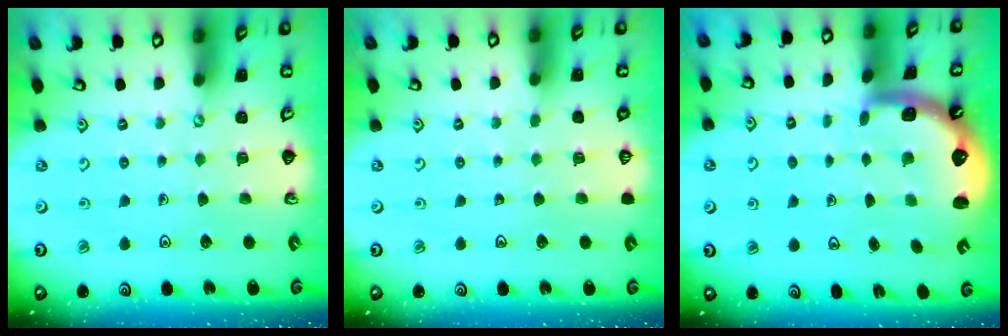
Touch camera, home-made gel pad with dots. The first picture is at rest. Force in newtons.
{"total": 0.0}
{"total": 1.5, "press": 1.4, "slide": 0.6}